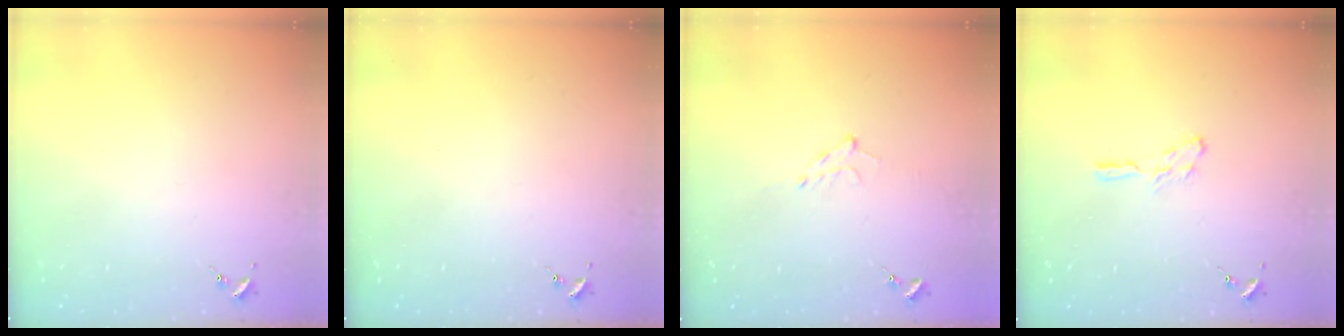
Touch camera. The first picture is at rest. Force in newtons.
{"total": 0.0}
{"total": 4.8, "press": 4.8, "slide": 0.8}
{"total": 4.2, "press": 4.2, "slide": 0.1}